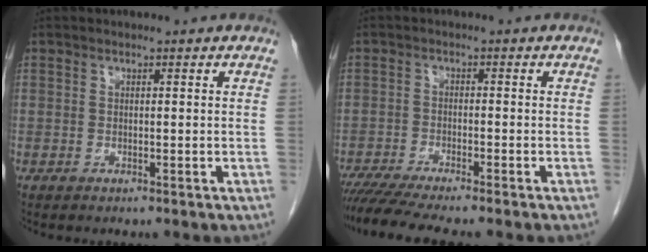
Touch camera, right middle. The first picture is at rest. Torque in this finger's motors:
{"motor_torque": [1.25, -0.89, 0.23, 0.10]}